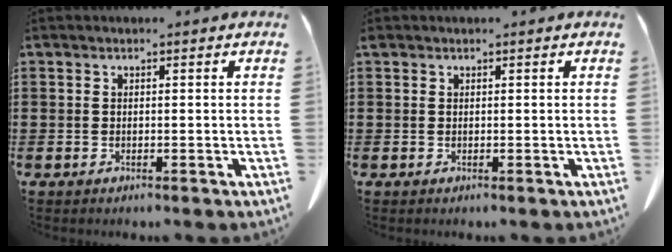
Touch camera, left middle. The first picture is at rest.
{"total": 0.0}